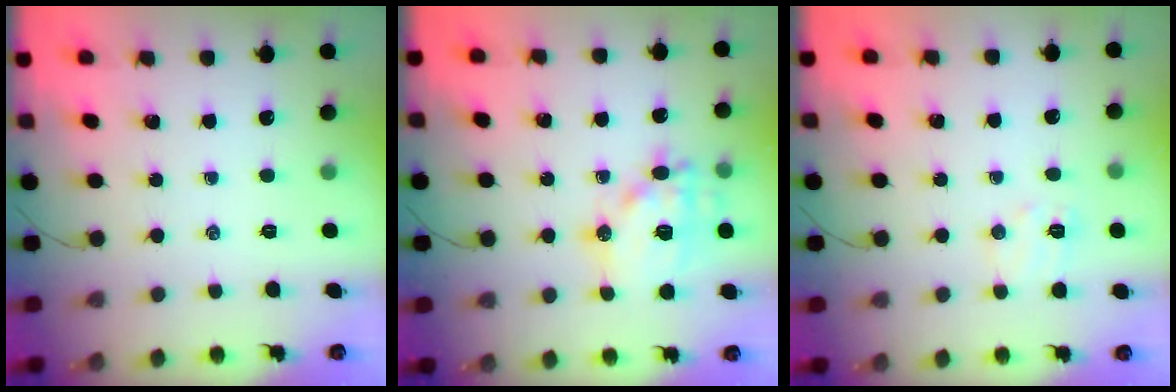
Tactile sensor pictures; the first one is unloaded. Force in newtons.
{"total": 15.6, "press": 15.5, "slide": 2.1}
{"total": 5.7, "press": 5.5, "slide": 1.3}